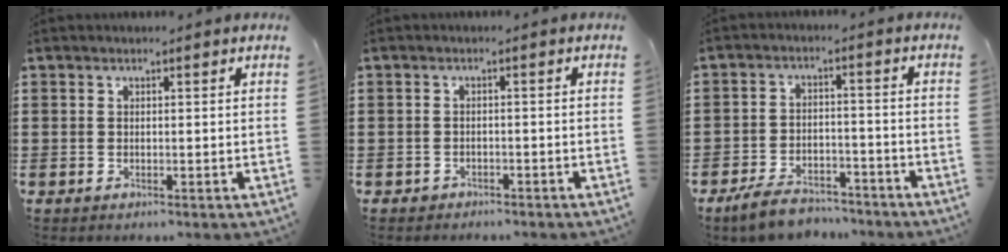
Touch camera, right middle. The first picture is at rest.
{"total": 1.3, "force": [-1.2, 0.5, -0.1], "torque": [-0.002, 0.004, -0.028]}
{"total": 5.7, "force": [-5.1, 1.7, 1.9], "torque": [-0.041, 0.008, -0.100]}